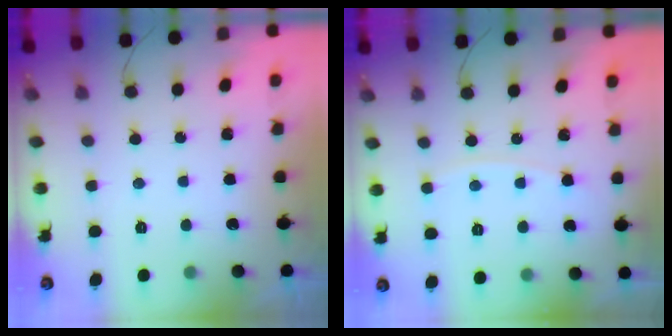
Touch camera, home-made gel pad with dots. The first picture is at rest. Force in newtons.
{"total": 3.7, "press": 3.6, "slide": 0.4}